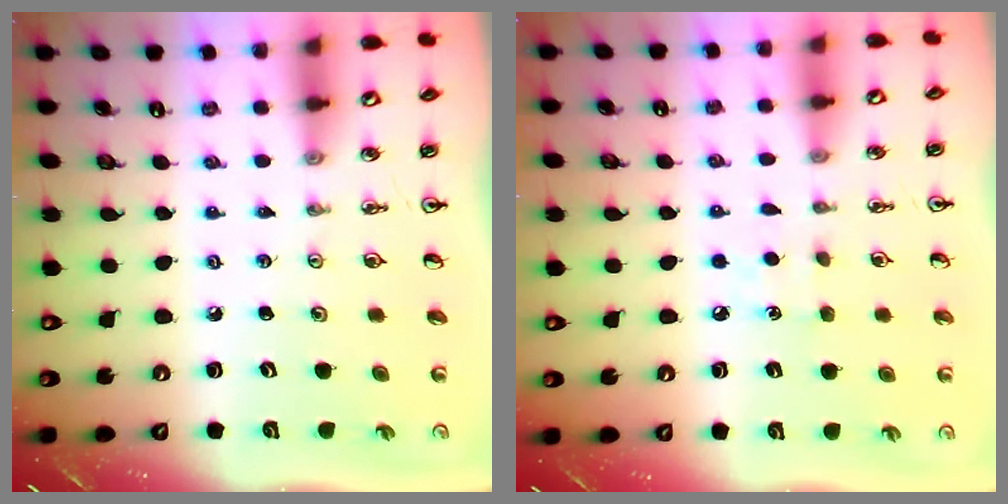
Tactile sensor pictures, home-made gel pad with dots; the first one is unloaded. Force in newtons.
{"total": 6.2, "press": 6.1, "slide": 0.7}